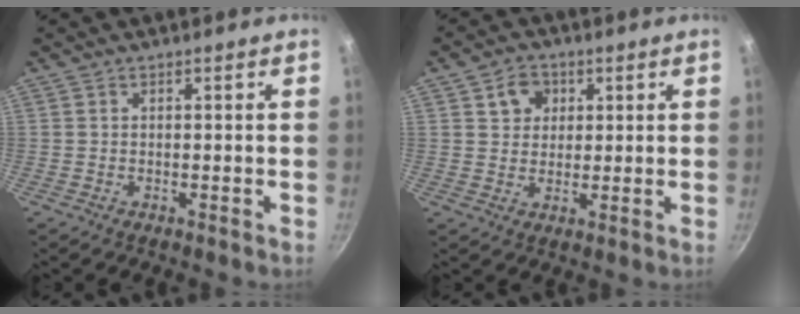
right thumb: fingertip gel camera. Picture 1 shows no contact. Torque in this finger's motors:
{"motor_torque": [-0.49, 0.40, -0.15, 0.05, 0.05]}